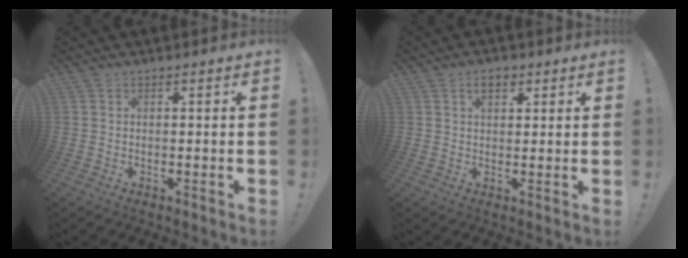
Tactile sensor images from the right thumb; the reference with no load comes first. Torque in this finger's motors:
{"motor_torque": [0.22, 0.75, 0.09, -0.11, 0.00]}